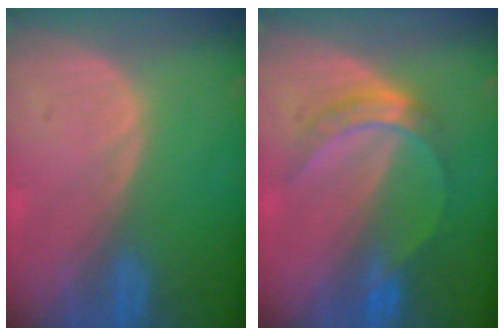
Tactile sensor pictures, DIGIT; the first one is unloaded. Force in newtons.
{"total": 5.0, "press": 4.9, "slide": 1.1}